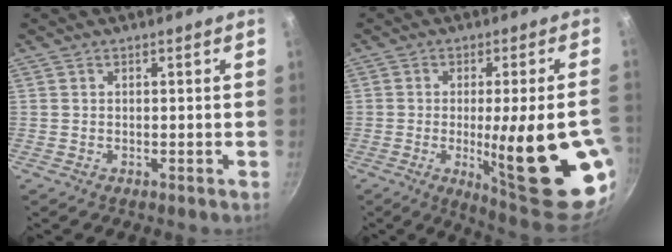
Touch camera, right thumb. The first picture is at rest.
{"total": 22.1, "force": [-4.6, 4.4, 21.2], "torque": [-0.269, -0.008, -0.048]}